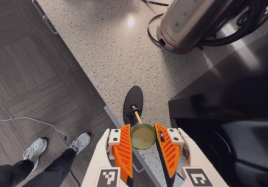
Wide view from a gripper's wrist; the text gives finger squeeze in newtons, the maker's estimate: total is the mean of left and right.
{"total": 7.7, "left": 7.9, "right": 7.6}